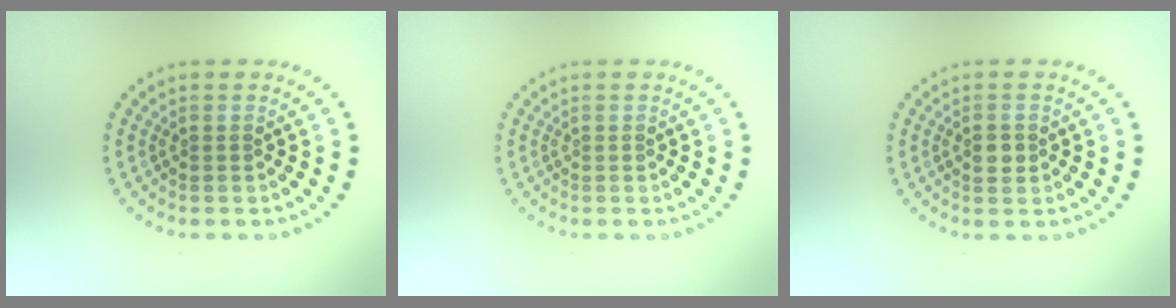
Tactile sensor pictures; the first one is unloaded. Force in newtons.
{"total": 0.0}
{"total": 1.6, "press": 1.6, "slide": 0.3}